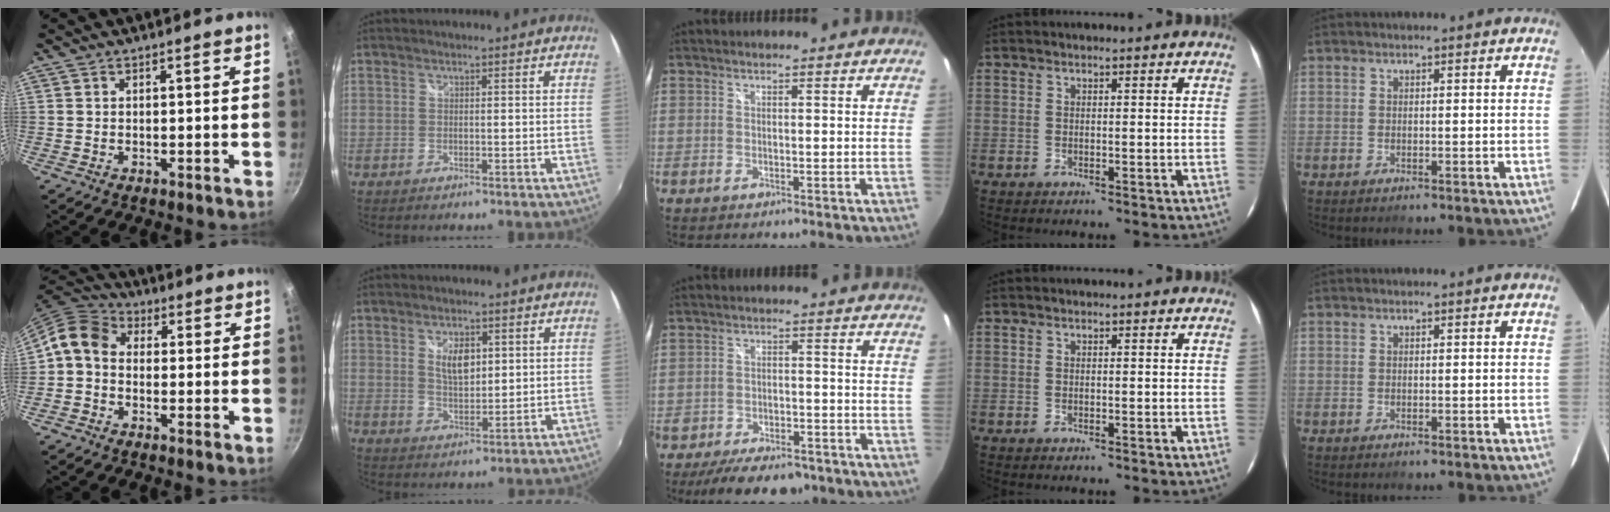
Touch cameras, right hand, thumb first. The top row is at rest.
{"thumb": {"total": 7.5, "force": [-0.3, 6.1, 4.4], "torque": [-0.076, 0.030, -0.029]}, "index": {"total": 5.4, "force": [1.9, 2.8, 4.3], "torque": [-0.071, -0.001, 0.035]}, "middle": {"total": 12.5, "force": [-9.8, 5.2, 5.9], "torque": [-0.130, -0.012, -0.143]}}